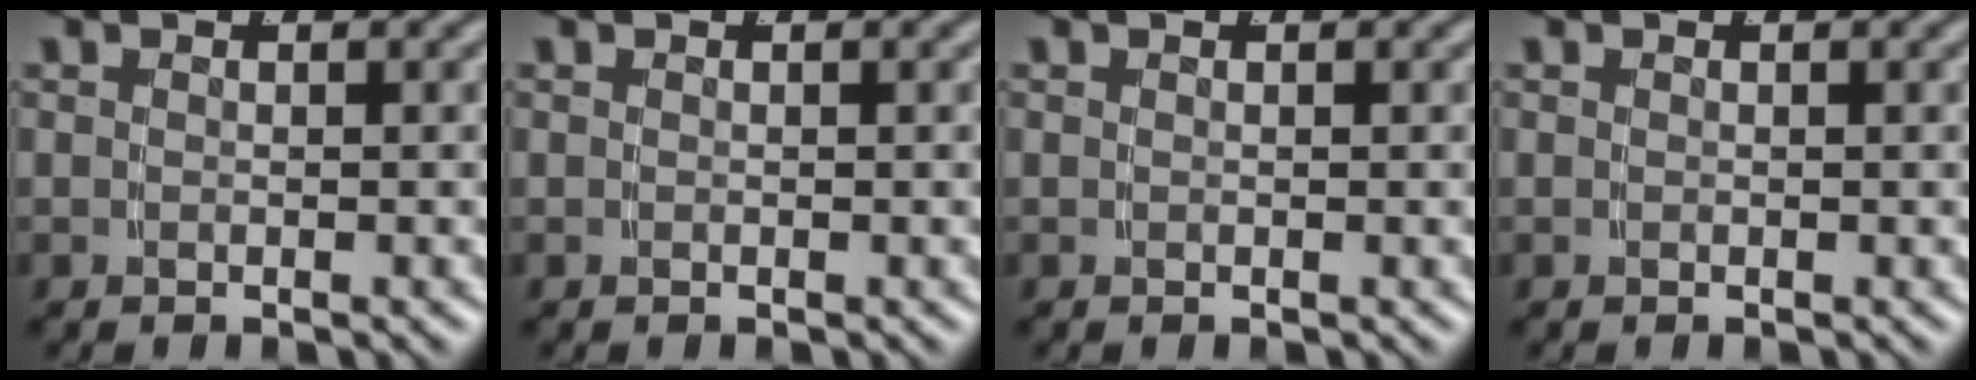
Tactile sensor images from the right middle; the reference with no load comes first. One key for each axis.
{"total": 0.0}
{"total": 0.0}
{"total": 0.0}